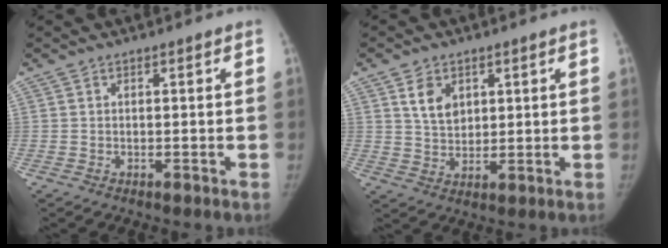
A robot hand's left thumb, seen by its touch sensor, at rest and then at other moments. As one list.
[{"total": 5.8, "force": [2.6, 4.1, 3.2], "torque": [-0.035, -0.020, 0.052]}]